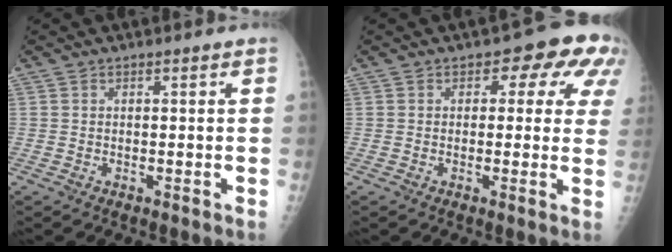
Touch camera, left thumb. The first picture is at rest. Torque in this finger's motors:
{"motor_torque": [0.11, 0.28, 0.09, 0.05, 0.07]}